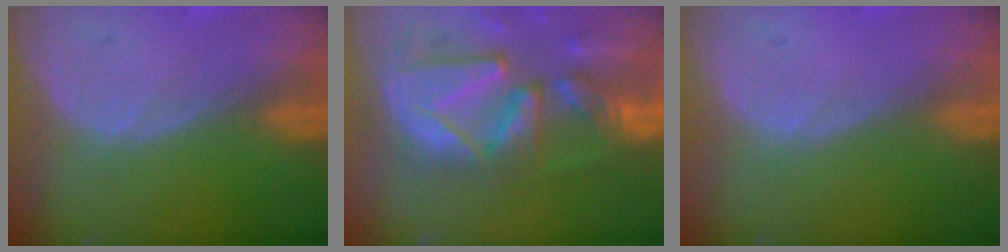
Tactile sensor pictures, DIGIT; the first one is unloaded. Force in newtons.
{"total": 13.3, "press": 11.4, "slide": 6.8}
{"total": 0.0}